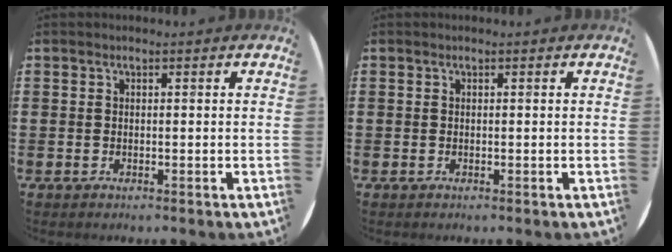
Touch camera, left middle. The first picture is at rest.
{"total": 0.0}